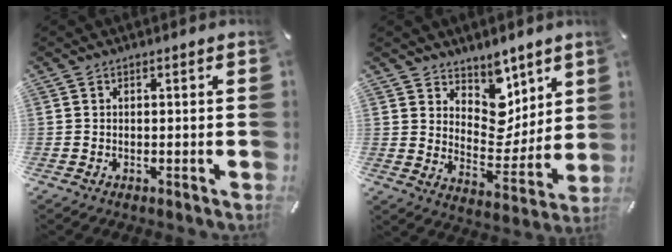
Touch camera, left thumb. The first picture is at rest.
{"total": 9.6, "force": [6.0, 7.3, 1.9], "torque": [-0.017, -0.081, 0.115]}